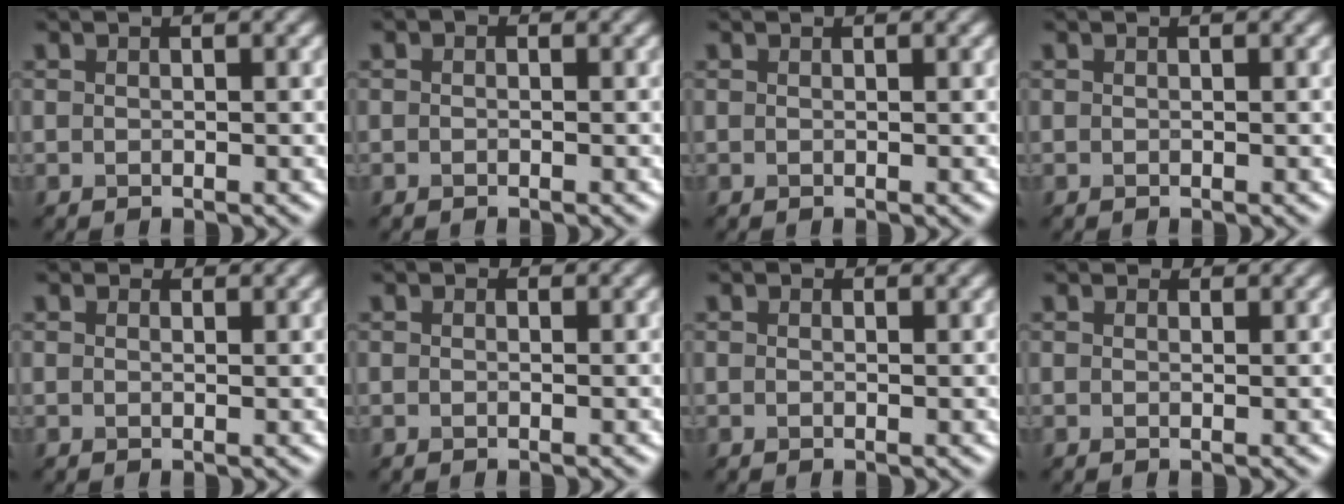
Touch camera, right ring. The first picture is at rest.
{"total": 1.3, "force": [0.4, 1.0, 0.7], "torque": [-0.002, 0.013, -0.014]}
{"total": 0.0}
{"total": 0.0}
{"total": 1.2, "force": [0.9, 0.7, 0.5], "torque": [-0.011, 0.010, 0.000]}
{"total": 1.0, "force": [0.5, 0.7, 0.5], "torque": [-0.006, 0.007, -0.009]}
{"total": 1.0, "force": [0.6, 0.6, 0.5], "torque": [-0.009, 0.008, -0.006]}
{"total": 1.1, "force": [0.8, 0.6, 0.4], "torque": [-0.011, 0.007, -0.002]}